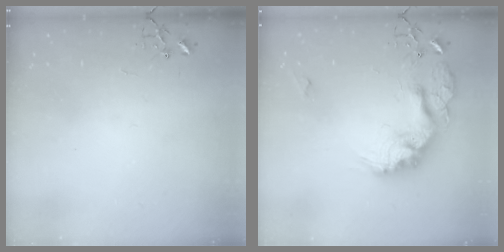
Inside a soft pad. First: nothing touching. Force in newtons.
{"total": 19.5, "press": 19.5, "slide": 1.0}